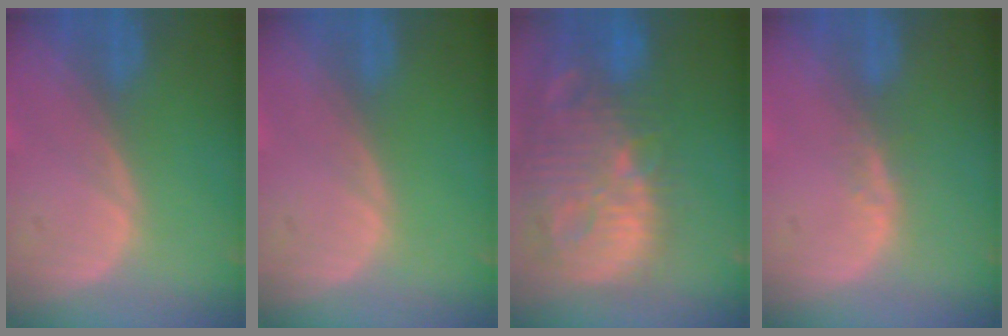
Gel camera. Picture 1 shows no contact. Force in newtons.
{"total": 0.0}
{"total": 14.5, "press": 12.7, "slide": 7.1}
{"total": 1.9, "press": 1.4, "slide": 1.3}